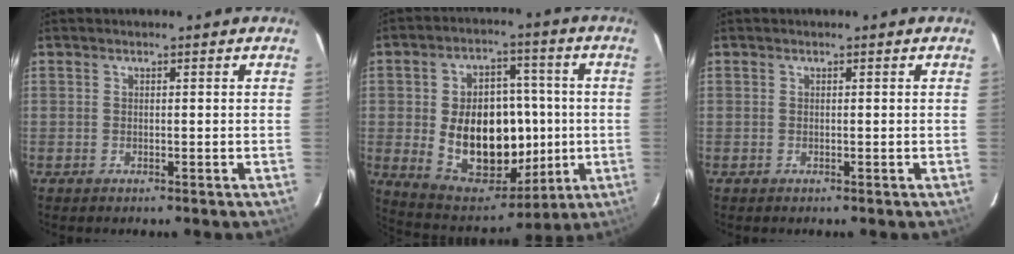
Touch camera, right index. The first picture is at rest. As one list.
[{"total": 19.2, "force": [-1.3, 13.4, 13.7], "torque": [-0.262, 0.013, 0.009]}, {"total": 0.0}]